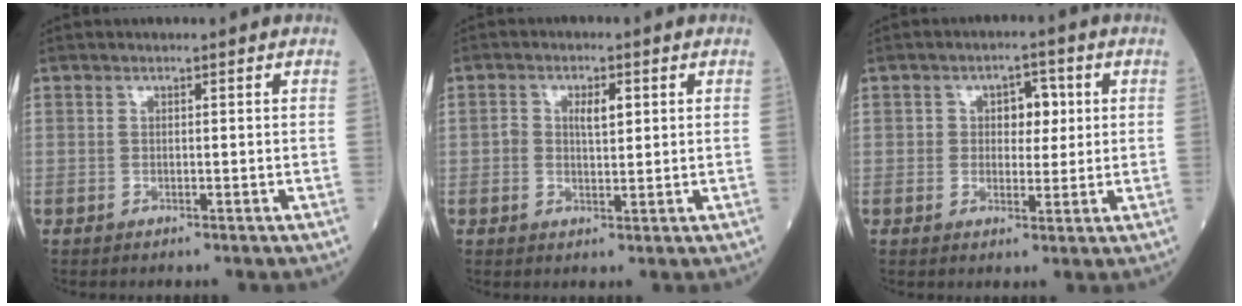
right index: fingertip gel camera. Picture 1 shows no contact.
{"total": 3.5, "force": [0.8, 1.7, 2.9], "torque": [-0.052, 0.010, 0.014]}
{"total": 4.6, "force": [0.9, 3.0, 3.4], "torque": [-0.042, 0.012, 0.014]}